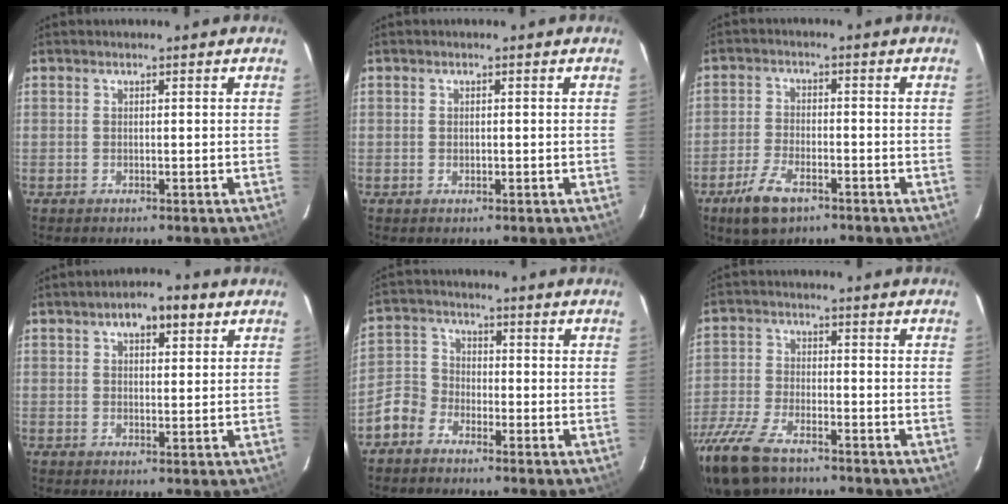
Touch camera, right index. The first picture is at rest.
{"total": 0.7, "force": [-0.1, 0.6, 0.4], "torque": [-0.007, 0.003, -0.001]}
{"total": 7.8, "force": [-4.9, 3.6, 5.0], "torque": [-0.125, -0.009, -0.091]}
{"total": 6.2, "force": [3.1, 2.7, 4.6], "torque": [-0.072, 0.022, 0.047]}
{"total": 5.7, "force": [-3.8, 3.9, 1.5], "torque": [-0.033, 0.019, -0.085]}
{"total": 15.5, "force": [-11.2, 6.5, 8.5], "torque": [-0.213, -0.033, -0.221]}